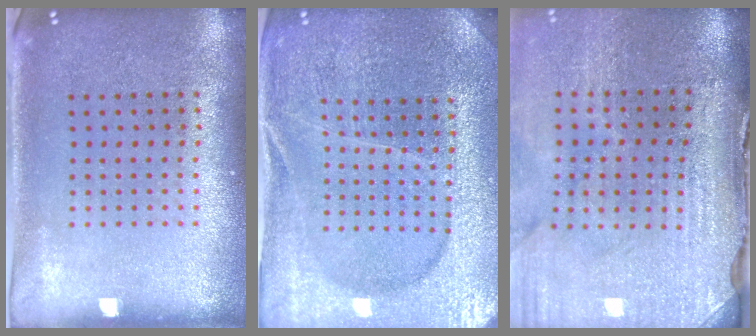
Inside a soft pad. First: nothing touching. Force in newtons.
{"total": 4.1, "press": 4.0, "slide": 1.2}
{"total": 4.6, "press": 3.9, "slide": 2.5}